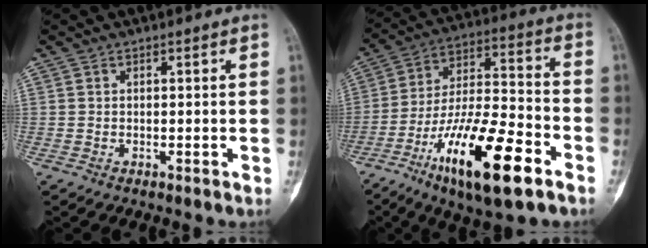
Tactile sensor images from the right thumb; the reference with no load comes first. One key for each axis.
{"total": 21.1, "fx": -10.8, "fy": 5.9, "fz": 17.1, "tx": -0.322, "ty": 0.052, "tz": -0.184}